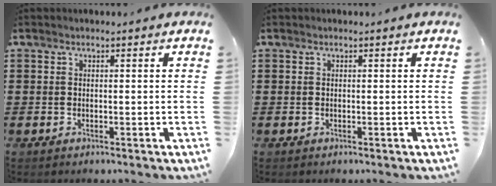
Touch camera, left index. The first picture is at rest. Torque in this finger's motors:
{"motor_torque": [0.05, -0.01, 0.00, 0.00]}